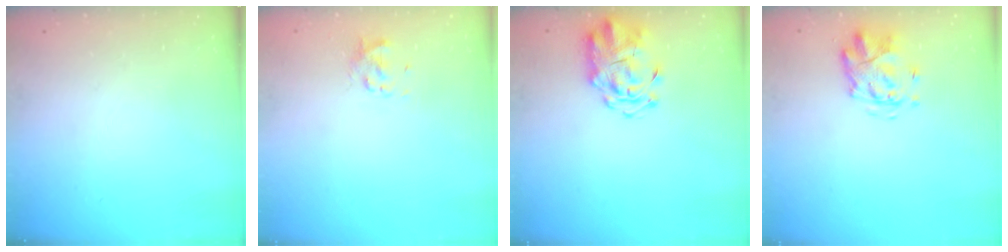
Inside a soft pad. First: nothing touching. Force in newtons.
{"total": 2.8, "press": 2.7, "slide": 0.7}
{"total": 3.6, "press": 3.3, "slide": 1.4}
{"total": 3.8, "press": 3.3, "slide": 1.8}